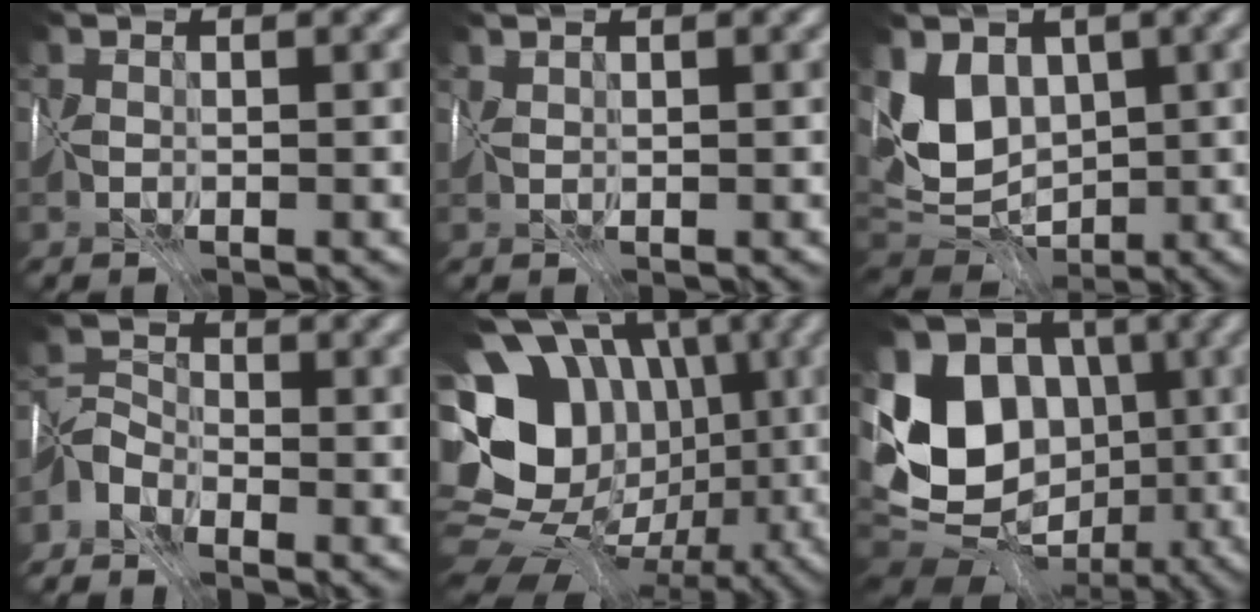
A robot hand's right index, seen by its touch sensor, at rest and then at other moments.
{"total": 0.9, "force": [0.9, -0.1, 0.1], "torque": [-0.009, 0.005, 0.024]}
{"total": 4.5, "force": [1.9, 3.4, 2.3], "torque": [-0.056, -0.008, 0.033]}
{"total": 2.0, "force": [-2.0, 0.3, -0.1], "torque": [-0.004, 0.009, -0.053]}
{"total": 16.5, "force": [1.0, 13.8, 9.0], "torque": [-0.136, 0.014, 0.015]}
{"total": 10.9, "force": [0.6, 9.2, 5.9], "torque": [-0.130, 0.002, -0.010]}